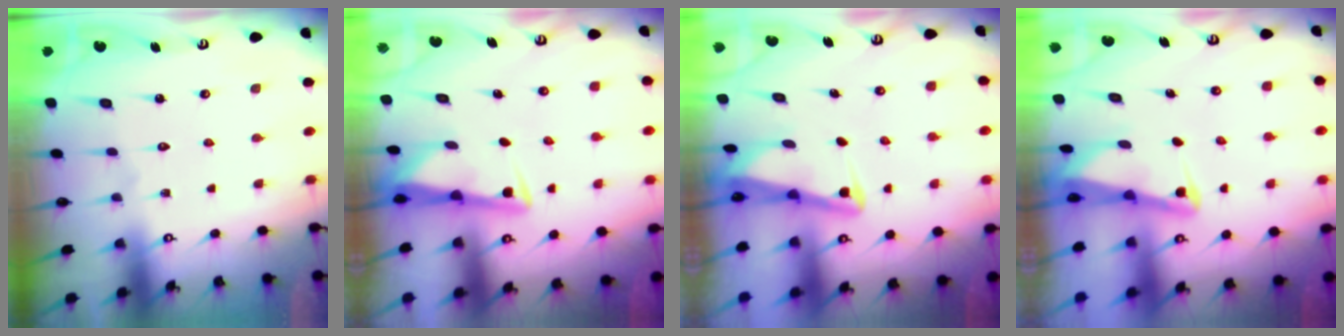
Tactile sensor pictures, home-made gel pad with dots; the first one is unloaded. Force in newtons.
{"total": 3.1, "press": 3.1, "slide": 0.3}
{"total": 3.0, "press": 3.0, "slide": 0.3}
{"total": 2.6, "press": 2.5, "slide": 0.6}